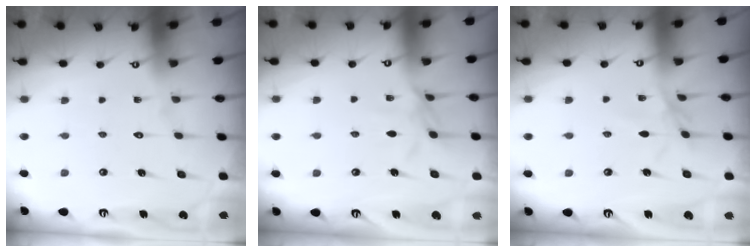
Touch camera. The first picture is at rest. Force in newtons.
{"total": 5.5, "press": 5.5, "slide": 0.3}
{"total": 2.3, "press": 2.3, "slide": 0.5}